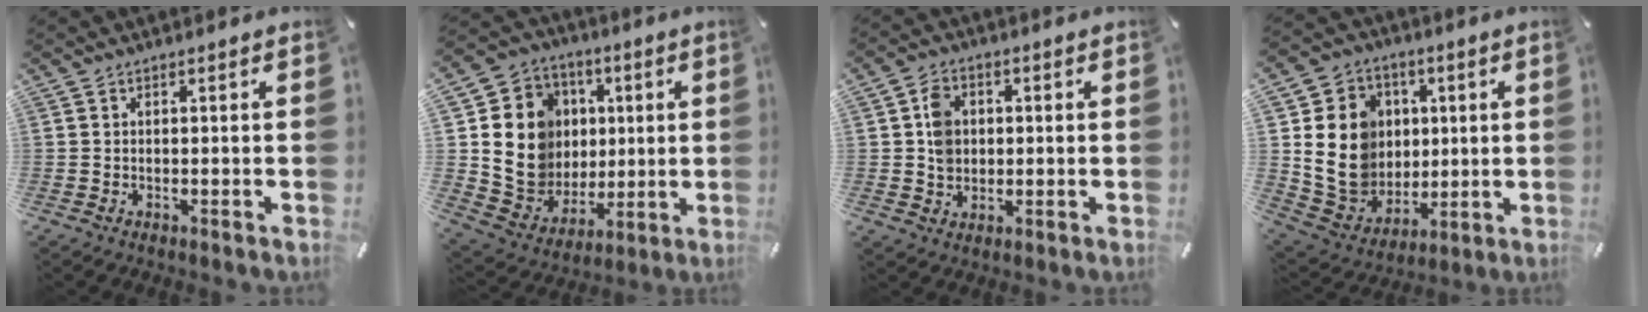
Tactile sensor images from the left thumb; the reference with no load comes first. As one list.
[{"total": 15.8, "force": [1.9, 14.8, 5.4], "torque": [-0.101, -0.011, 0.055]}, {"total": 6.1, "force": [0.4, 5.2, 3.1], "torque": [-0.048, 0.007, 0.007]}, {"total": 16.8, "force": [2.2, 15.0, 7.1], "torque": [-0.146, -0.006, 0.053]}]